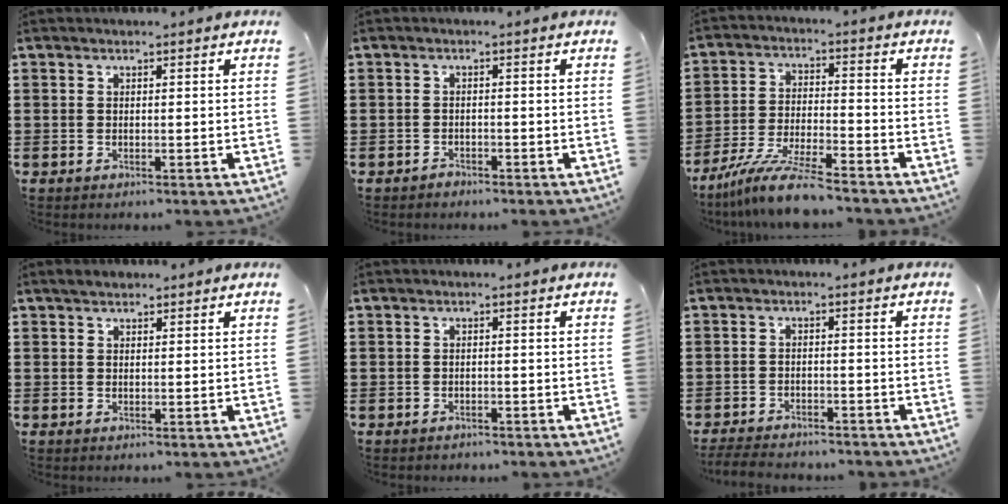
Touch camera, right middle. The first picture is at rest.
{"total": 1.1, "force": [-1.1, 0.3, 0.0], "torque": [-0.004, 0.000, -0.024]}
{"total": 9.5, "force": [-8.3, 0.3, 4.7], "torque": [-0.096, 0.000, -0.159]}
{"total": 1.2, "force": [1.1, 0.6, 0.2], "torque": [0.001, 0.002, 0.019]}
{"total": 1.0, "force": [-0.9, 0.3, -0.1], "torque": [0.000, 0.000, -0.020]}
{"total": 3.4, "force": [-3.3, 0.3, 0.4], "torque": [-0.017, -0.004, -0.071]}